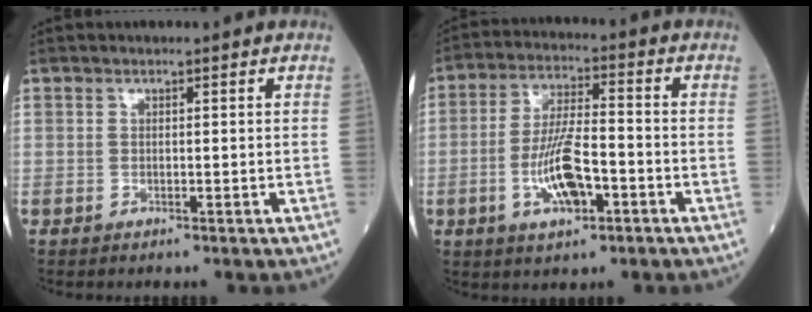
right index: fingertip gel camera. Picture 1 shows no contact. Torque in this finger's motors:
{"motor_torque": [0.12, -0.16, 0.26, 0.13]}